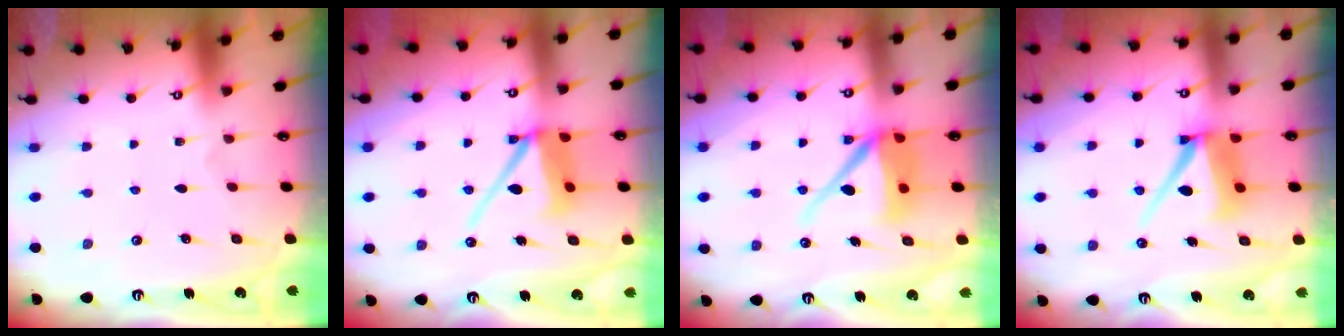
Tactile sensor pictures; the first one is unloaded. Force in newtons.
{"total": 10.8, "press": 10.7, "slide": 1.6}
{"total": 10.0, "press": 9.9, "slide": 1.4}
{"total": 9.6, "press": 9.5, "slide": 1.3}